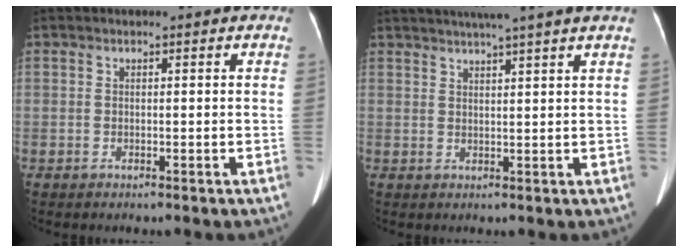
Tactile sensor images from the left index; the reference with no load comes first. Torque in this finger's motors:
{"motor_torque": [0.71, -1.09, 0.06, 0.10]}